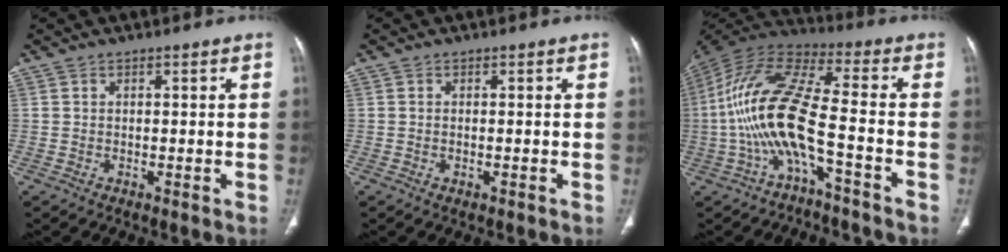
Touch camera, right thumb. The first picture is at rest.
{"total": 0.8, "force": [-0.3, 0.3, 0.7], "torque": [-0.017, 0.000, -0.003]}
{"total": 15.5, "force": [-4.4, 4.0, 14.3], "torque": [-0.320, 0.061, -0.087]}